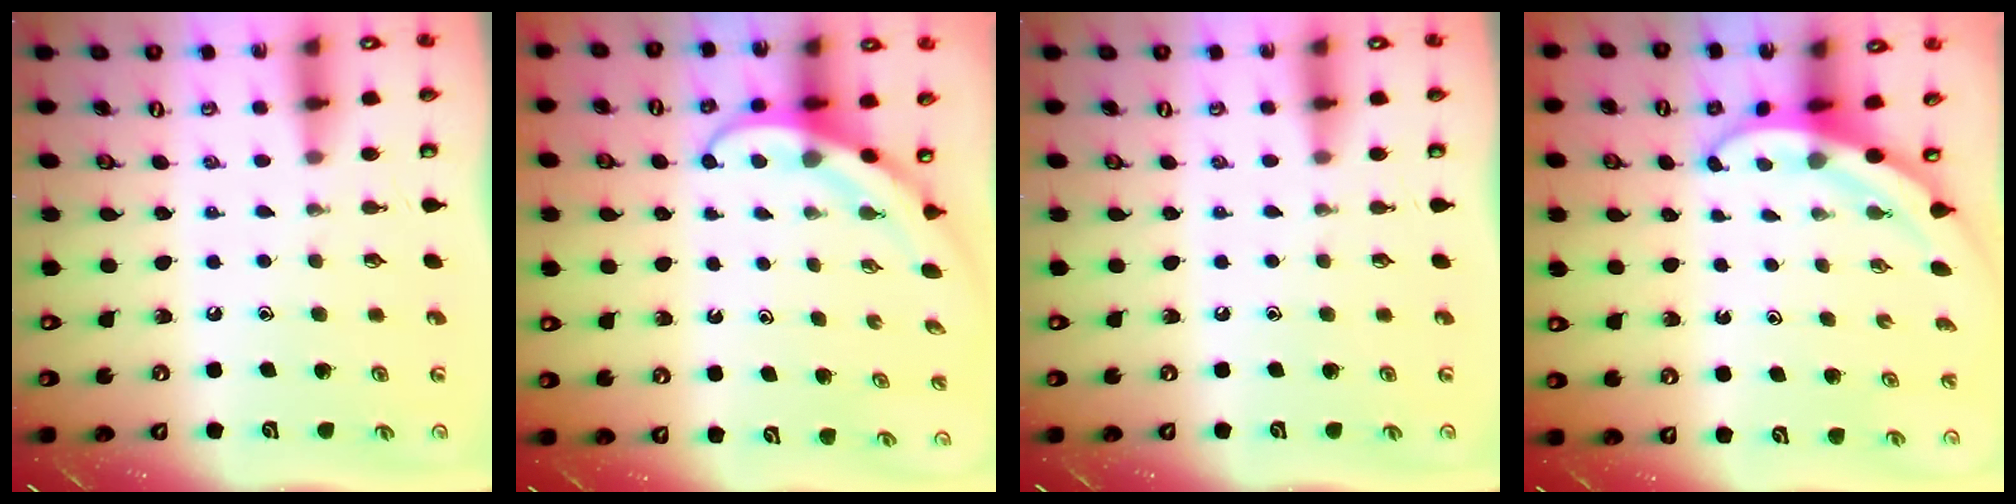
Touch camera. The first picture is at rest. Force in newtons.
{"total": 3.7, "press": 3.7, "slide": 0.3}
{"total": 0.0}
{"total": 3.2, "press": 3.2, "slide": 0.0}